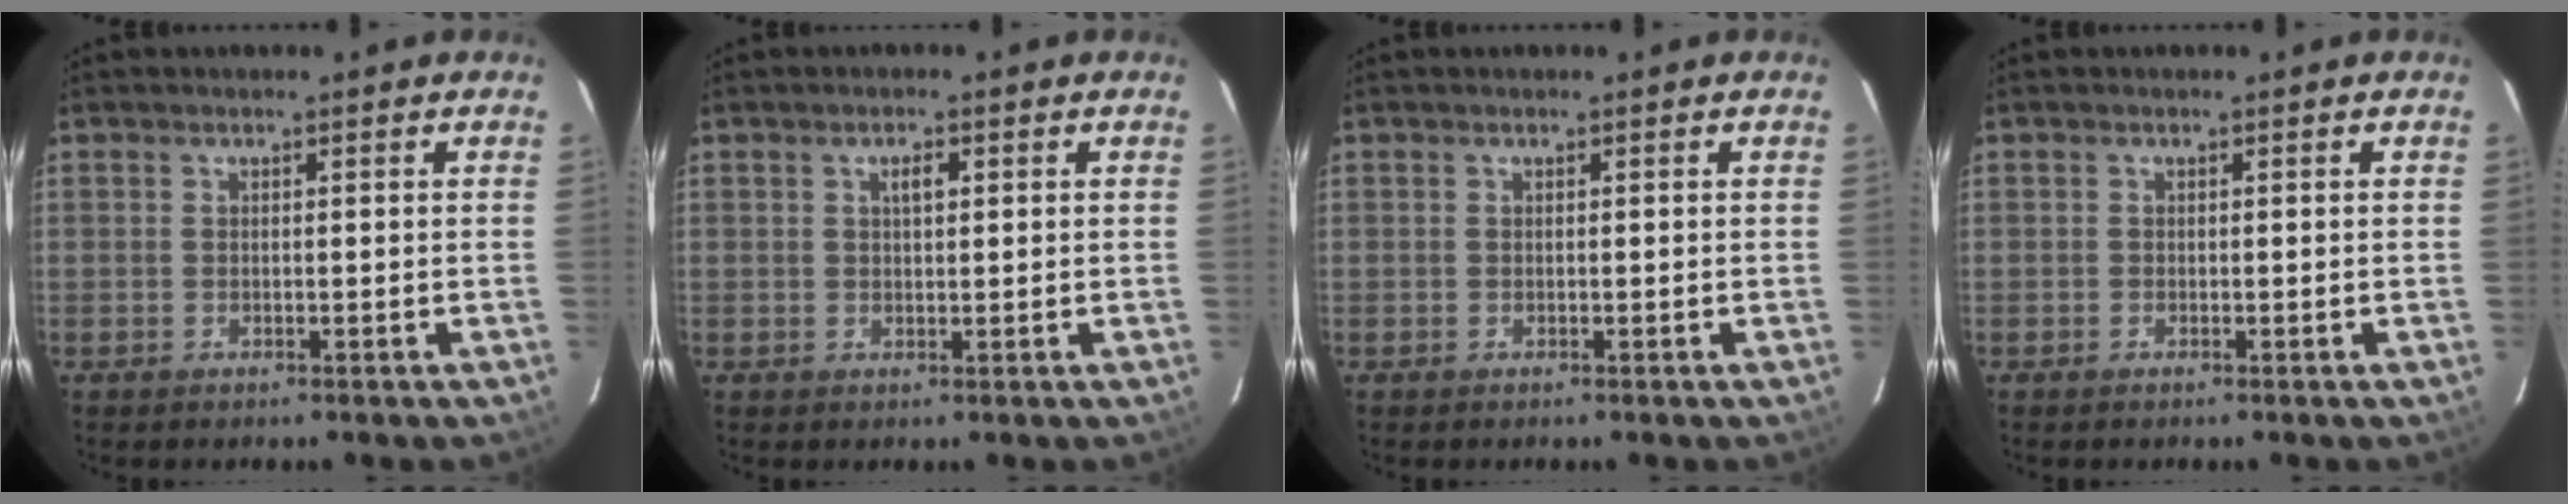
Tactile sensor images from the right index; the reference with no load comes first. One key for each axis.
{"total": 1.9, "fx": 0.7, "fy": 0.9, "fz": 1.6, "tx": -0.026, "ty": 0.006, "tz": 0.011}
{"total": 0.0}
{"total": 0.0}